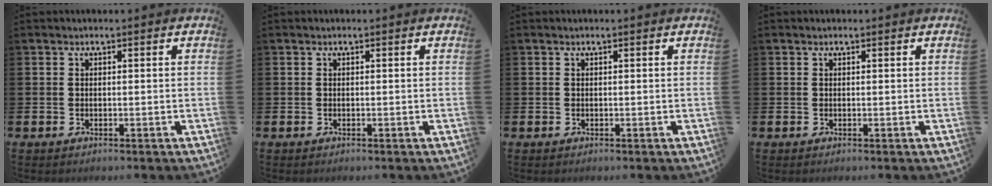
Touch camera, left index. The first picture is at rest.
{"total": 0.0}
{"total": 0.0}
{"total": 0.0}